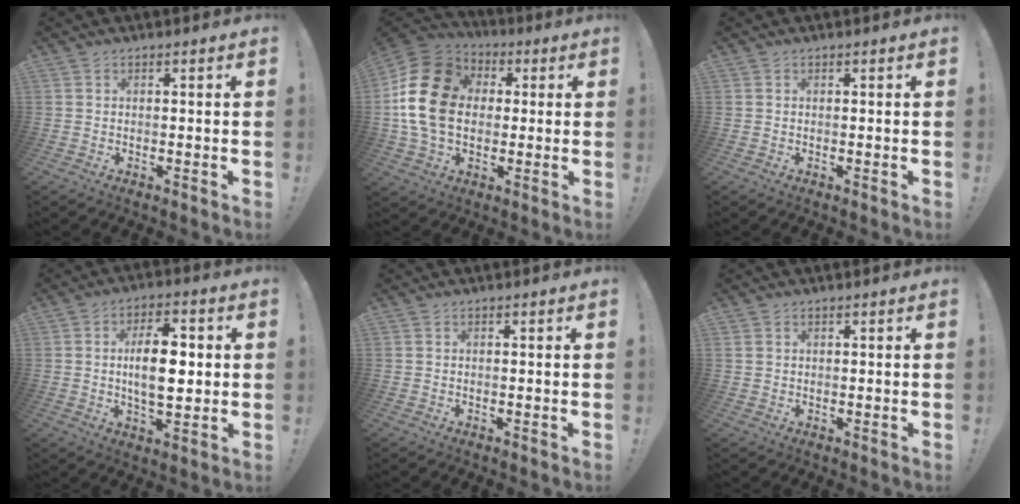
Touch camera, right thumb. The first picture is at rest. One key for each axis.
{"total": 20.9, "fx": 1.7, "fy": 15.7, "fz": 13.8, "tx": -0.243, "ty": 0.010, "tz": 0.032}
{"total": 0.0}
{"total": 12.8, "fx": 0.6, "fy": 6.5, "fz": 10.9, "tx": -0.180, "ty": 0.000, "tz": 0.004}
{"total": 0.0}
{"total": 0.9, "fx": 0.6, "fy": 0.6, "fz": 0.3, "tx": -0.008, "ty": 0.001, "tz": 0.013}